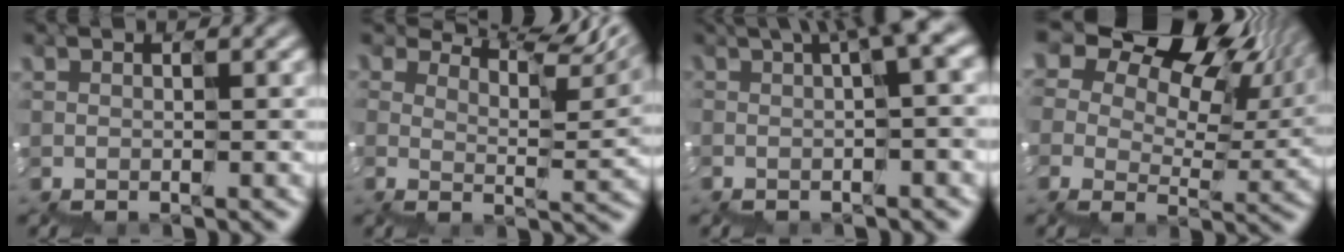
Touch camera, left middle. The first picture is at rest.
{"total": 7.6, "force": [6.8, 1.1, 3.2], "torque": [-0.062, 0.008, 0.109]}
{"total": 6.1, "force": [1.1, 1.5, 5.8], "torque": [-0.063, 0.014, 0.017]}
{"total": 13.9, "force": [7.0, 9.3, 7.6], "torque": [-0.139, 0.027, 0.131]}